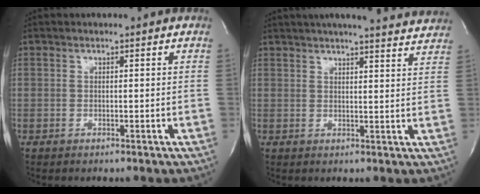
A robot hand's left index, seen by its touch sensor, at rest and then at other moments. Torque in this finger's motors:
{"motor_torque": [-0.25, -0.37, 0.53, 0.11]}